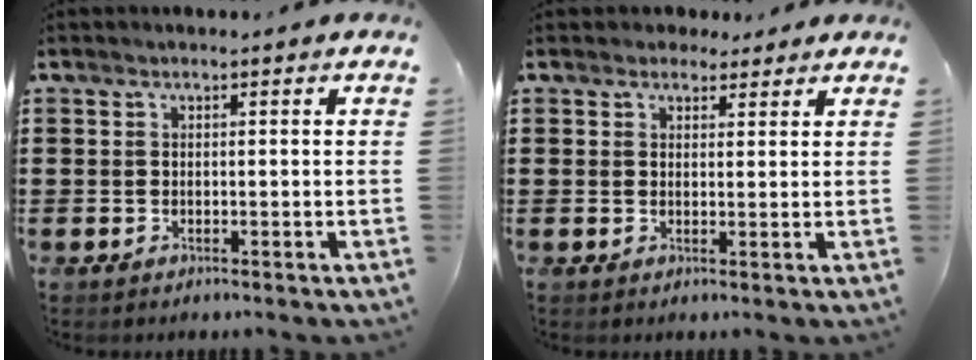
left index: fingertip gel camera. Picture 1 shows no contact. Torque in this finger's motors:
{"motor_torque": [1.10, 1.04, 0.04, 0.00]}